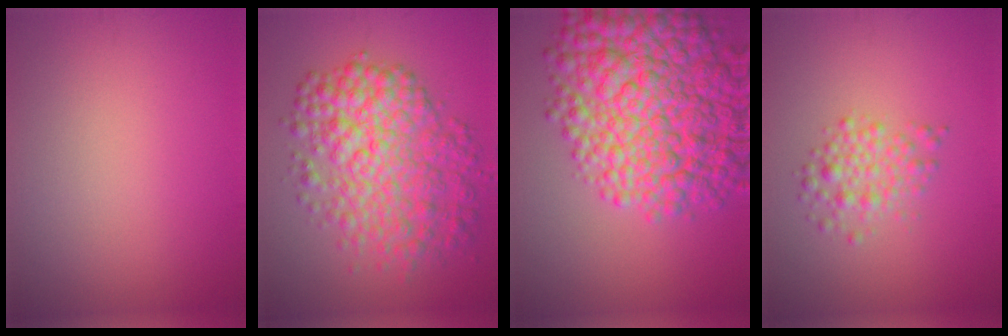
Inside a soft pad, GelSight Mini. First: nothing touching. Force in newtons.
{"total": 8.1, "press": 8.1, "slide": 0.1}
{"total": 12.1, "press": 12.1, "slide": 0.4}
{"total": 2.6, "press": 2.5, "slide": 0.0}